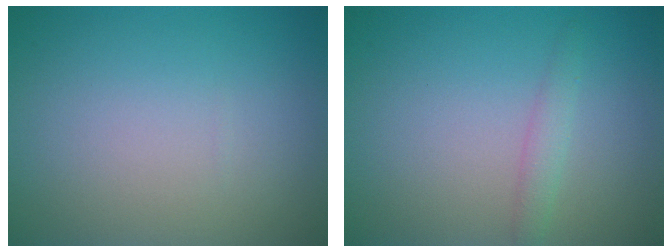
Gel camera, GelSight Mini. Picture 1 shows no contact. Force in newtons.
{"total": 1.4, "press": 1.4, "slide": 0.0}